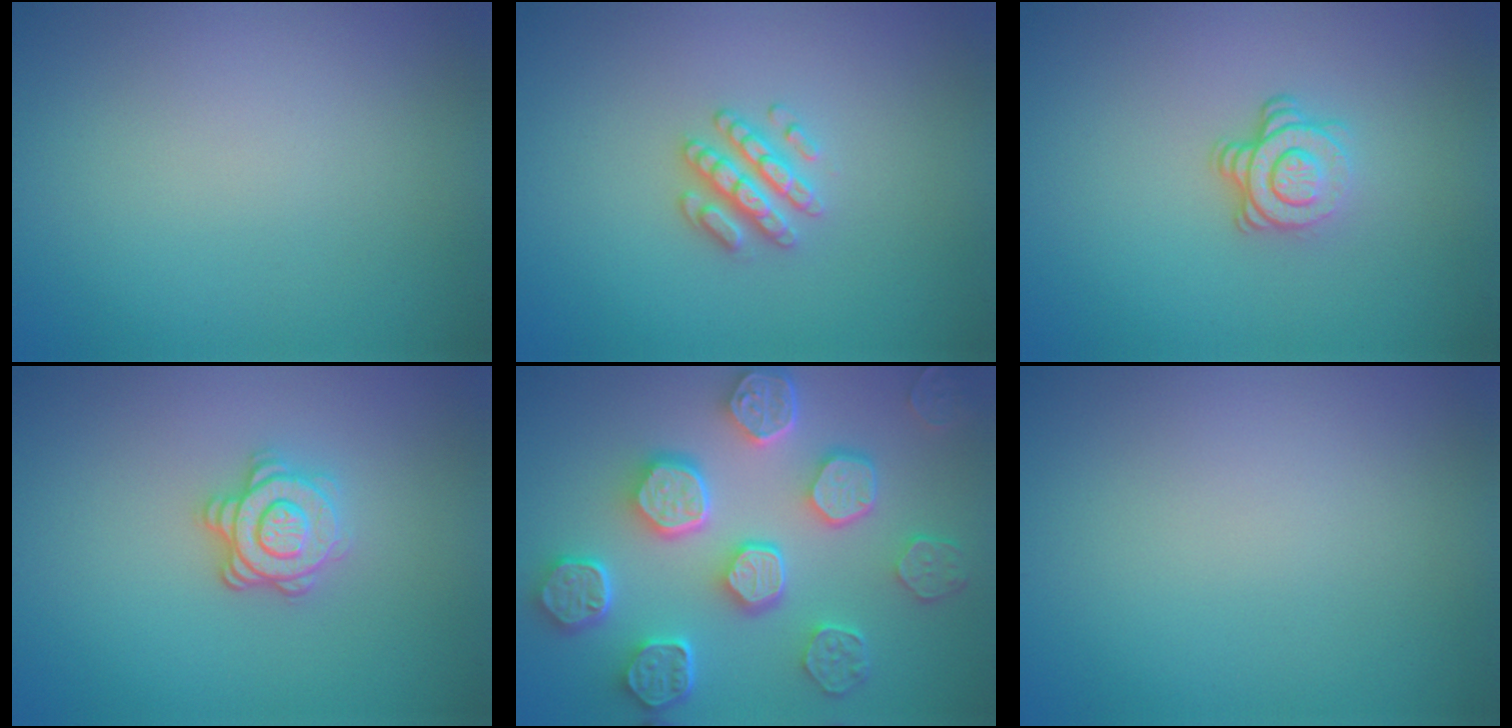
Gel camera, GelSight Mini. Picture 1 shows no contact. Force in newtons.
{"total": 2.8, "press": 2.6, "slide": 0.9}
{"total": 3.6, "press": 2.4, "slide": 2.7}
{"total": 3.5, "press": 3.0, "slide": 1.7}
{"total": 8.3, "press": 6.4, "slide": 5.3}
{"total": 0.0}